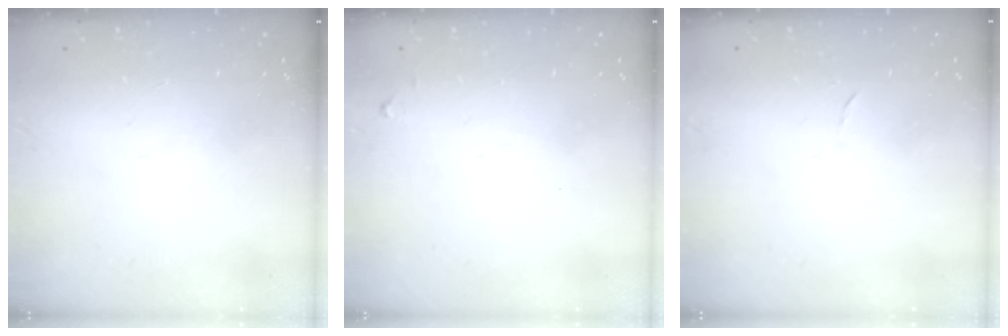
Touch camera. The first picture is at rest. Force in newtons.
{"total": 3.9, "press": 3.9, "slide": 0.6}
{"total": 2.3, "press": 2.3, "slide": 0.4}